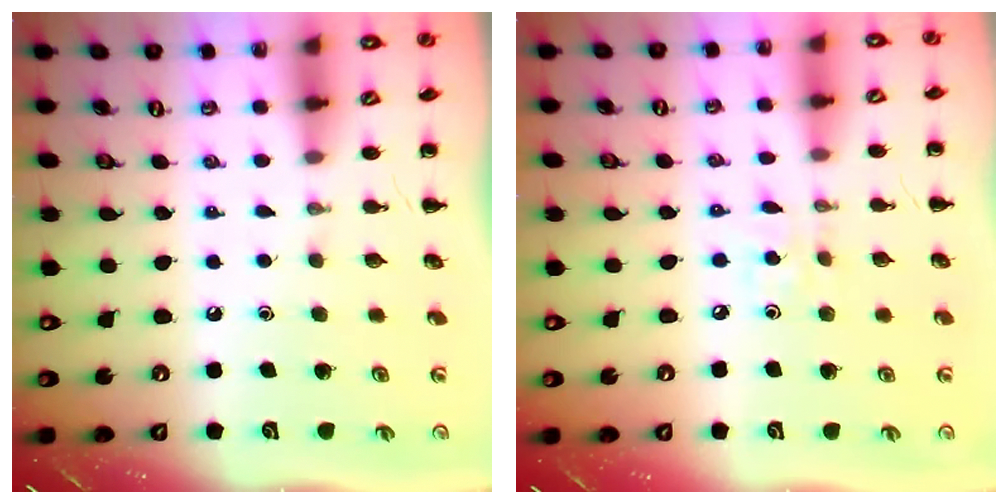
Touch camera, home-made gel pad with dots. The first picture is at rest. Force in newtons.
{"total": 2.1, "press": 2.0, "slide": 0.6}